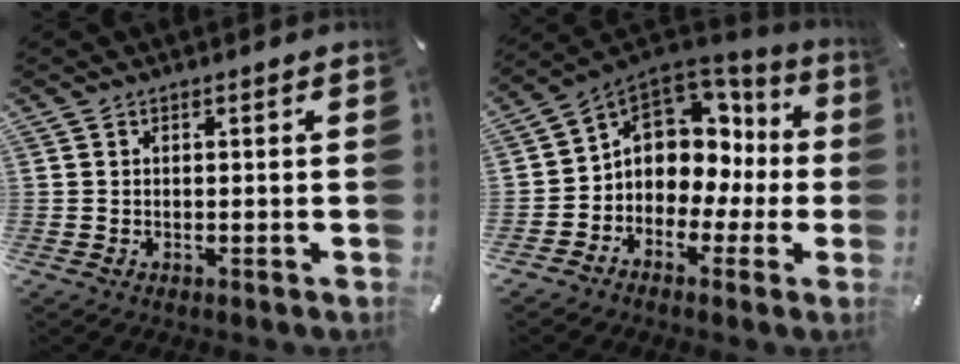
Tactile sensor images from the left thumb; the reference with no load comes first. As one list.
[{"total": 9.2, "force": [2.8, 7.8, 3.8], "torque": [-0.064, -0.034, 0.053]}]